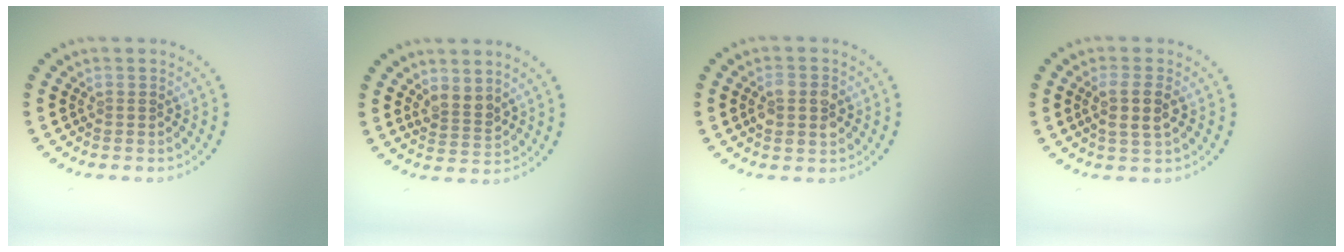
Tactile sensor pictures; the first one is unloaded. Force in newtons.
{"total": 2.1, "press": 1.7, "slide": 1.2}
{"total": 2.9, "press": 2.8, "slide": 0.3}
{"total": 2.6, "press": 2.4, "slide": 1.0}